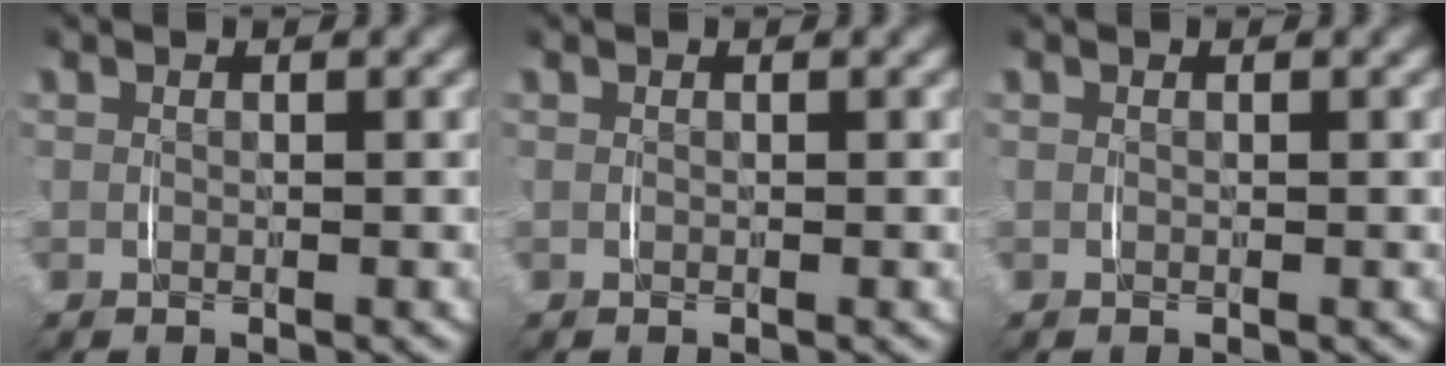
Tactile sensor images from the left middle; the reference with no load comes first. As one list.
[{"total": 0.0}, {"total": 0.0}]